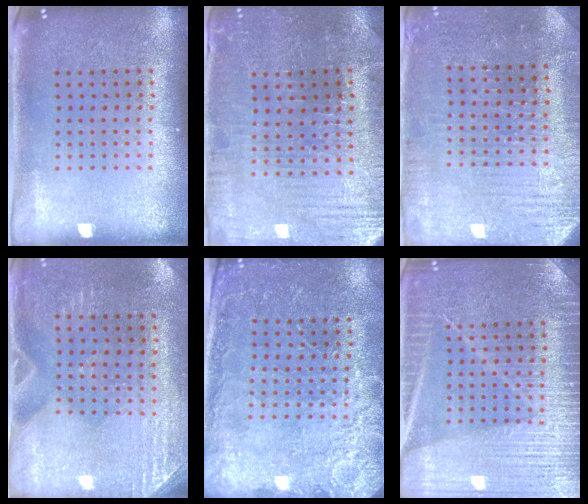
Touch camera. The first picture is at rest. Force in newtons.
{"total": 1.3, "press": 1.2, "slide": 0.4}
{"total": 3.1, "press": 3.1, "slide": 0.3}
{"total": 2.8, "press": 2.5, "slide": 1.2}
{"total": 2.7, "press": 2.6, "slide": 0.3}
{"total": 3.7, "press": 3.6, "slide": 0.4}